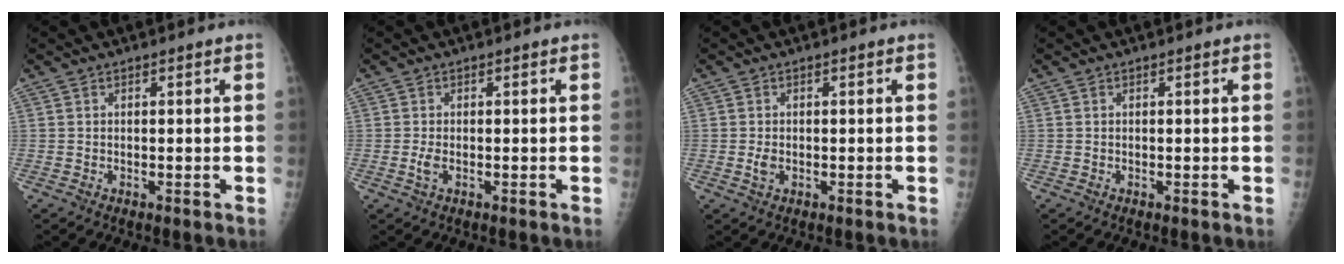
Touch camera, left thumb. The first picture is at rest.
{"total": 1.8, "force": [-0.1, 0.7, 1.7], "torque": [-0.039, 0.001, 0.000]}
{"total": 1.8, "force": [-0.1, 1.0, 1.4], "torque": [-0.026, -0.001, -0.001]}
{"total": 0.0}